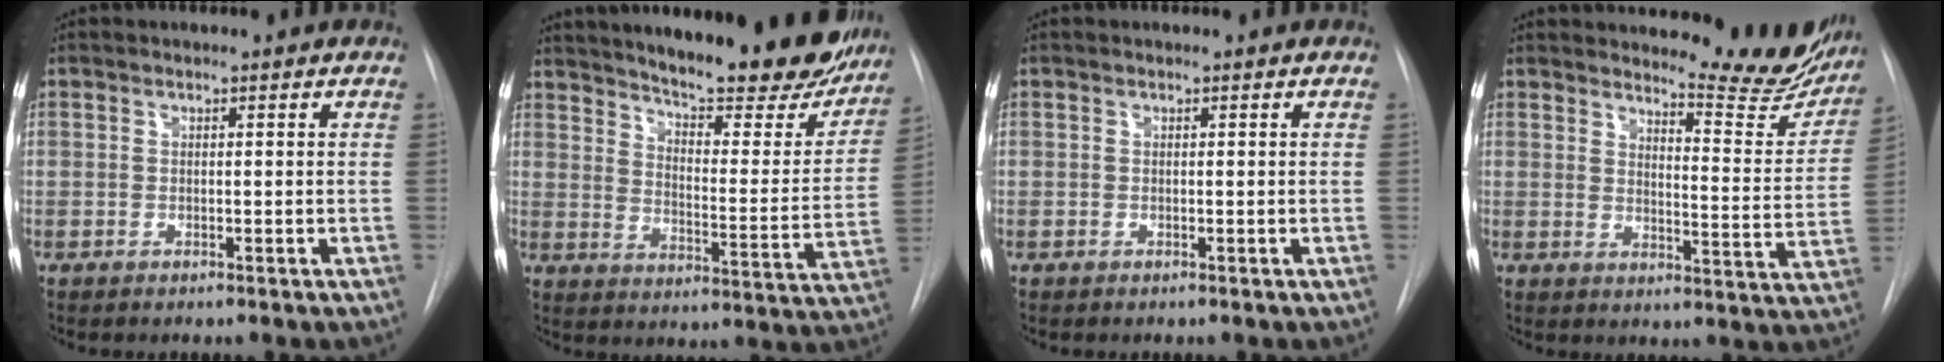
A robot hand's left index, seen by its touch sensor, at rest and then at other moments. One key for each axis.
{"total": 26.6, "fx": 22.6, "fy": 5.3, "fz": 13.0, "tx": -0.197, "ty": -0.055, "tz": 0.289}
{"total": 0.0}
{"total": 13.2, "fx": 12.6, "fy": 1.9, "fz": 3.5, "tx": -0.032, "ty": -0.069, "tz": 0.139}